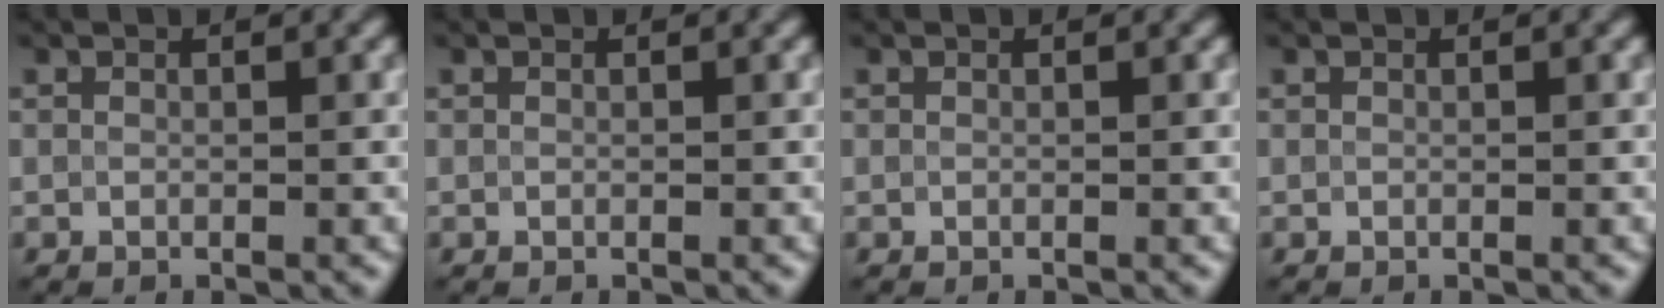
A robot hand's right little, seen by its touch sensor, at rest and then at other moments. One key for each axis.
{"total": 0.0}
{"total": 0.0}
{"total": 0.0}